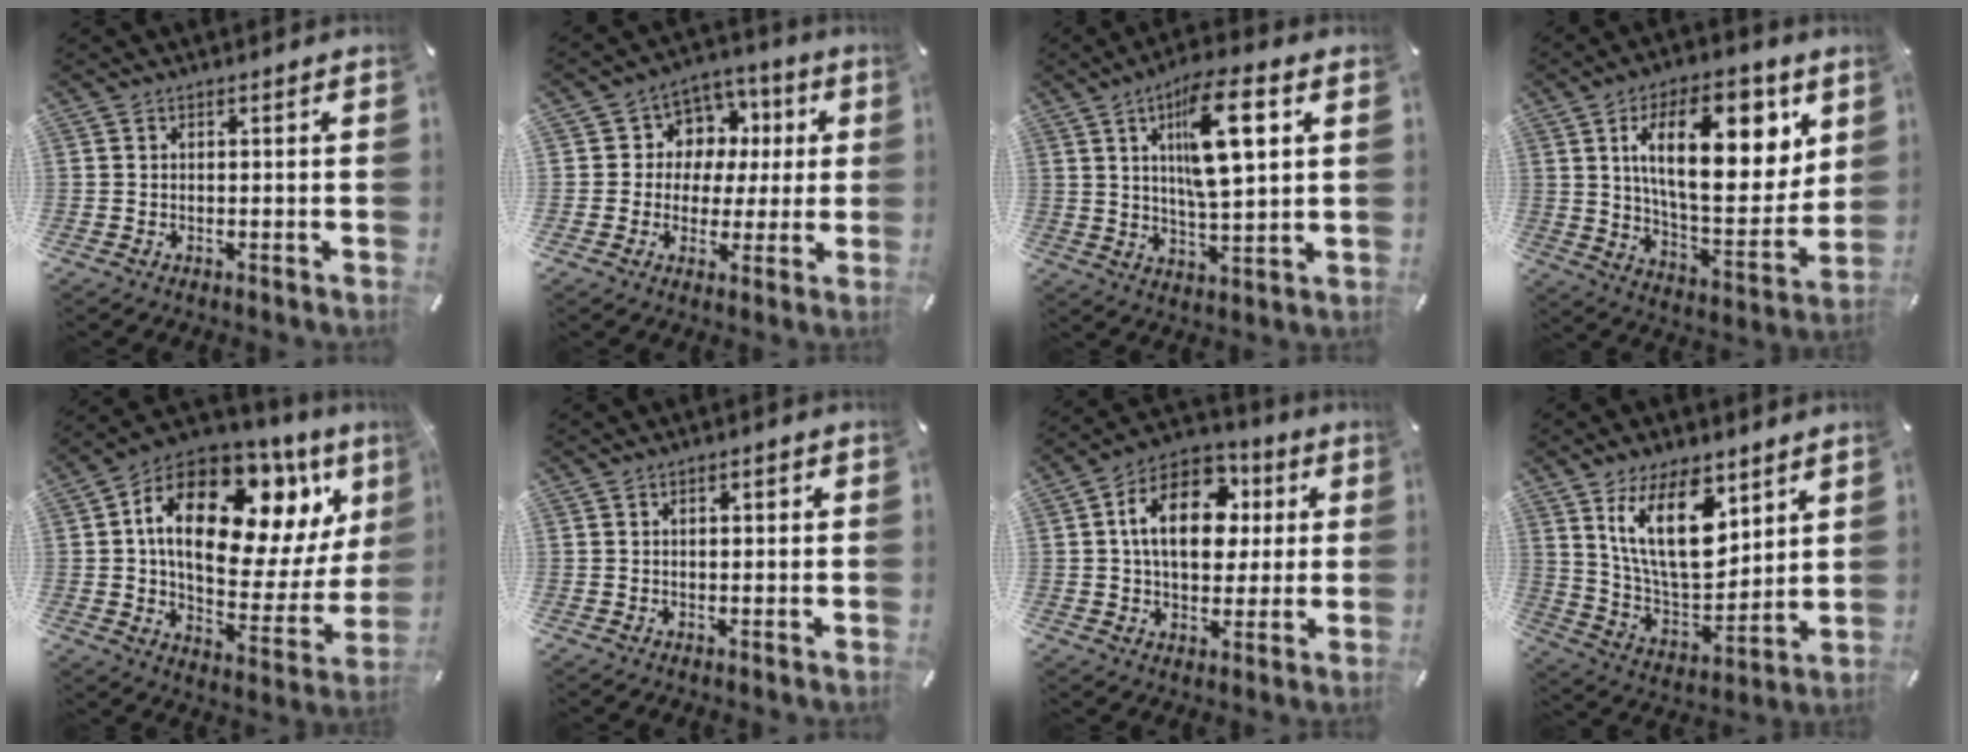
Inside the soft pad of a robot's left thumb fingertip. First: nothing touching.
{"total": 8.7, "force": [1.0, 8.5, 1.6], "torque": [-0.027, -0.007, 0.020]}
{"total": 14.6, "force": [5.4, 4.4, 12.8], "torque": [-0.215, -0.009, 0.083]}
{"total": 22.8, "force": [8.8, 10.6, 18.2], "torque": [-0.274, -0.028, 0.135]}
{"total": 22.8, "force": [9.8, 12.4, 16.4], "torque": [-0.243, -0.055, 0.165]}
{"total": 1.7, "force": [0.4, 0.9, 1.4], "torque": [-0.028, 0.007, 0.005]}
{"total": 16.8, "force": [3.7, 11.6, 11.6], "torque": [-0.196, 0.002, 0.066]}
{"total": 19.8, "force": [10.2, 10.0, 13.7], "torque": [-0.270, -0.054, 0.171]}